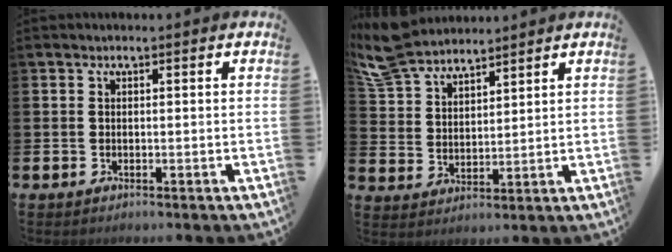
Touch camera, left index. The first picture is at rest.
{"total": 7.4, "force": [6.9, 2.0, 1.5], "torque": [-0.064, -0.025, 0.131]}